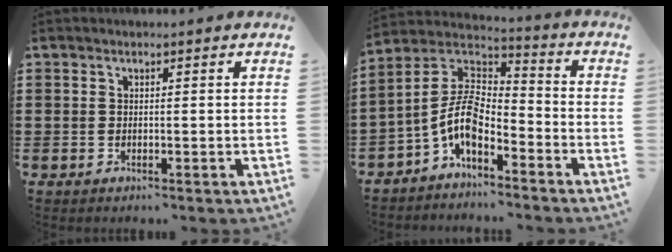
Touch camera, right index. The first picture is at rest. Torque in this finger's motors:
{"motor_torque": [2.14, 0.00, 1.05, 0.15]}